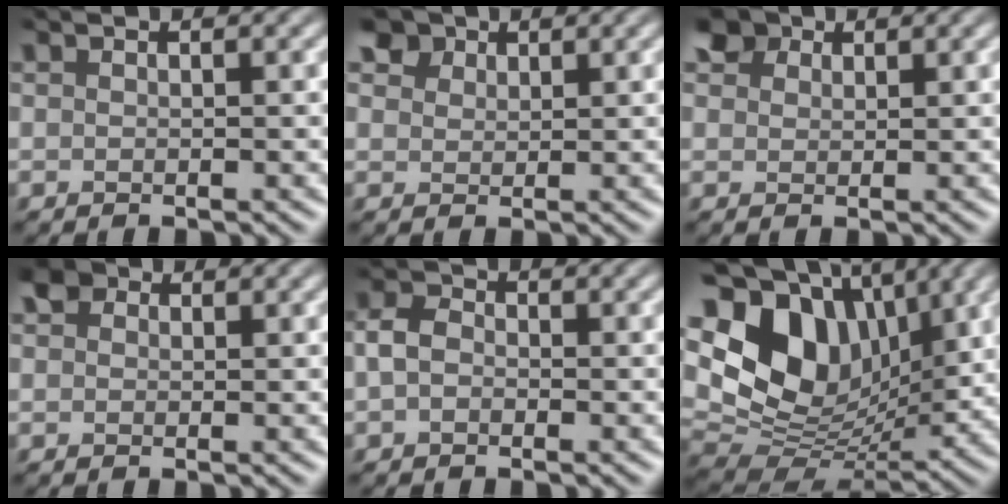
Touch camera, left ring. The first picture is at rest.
{"total": 4.4, "force": [2.8, 2.9, 1.9], "torque": [-0.057, 0.000, 0.046]}
{"total": 3.6, "force": [2.2, 2.3, 1.6], "torque": [-0.042, -0.003, 0.039]}
{"total": 2.7, "force": [1.1, 2.0, 1.4], "torque": [-0.034, 0.005, 0.011]}
{"total": 2.7, "force": [-1.0, 2.0, 1.6], "torque": [-0.030, 0.001, -0.035]}
{"total": 14.4, "force": [3.2, 10.3, 9.6], "torque": [-0.202, 0.006, 0.062]}